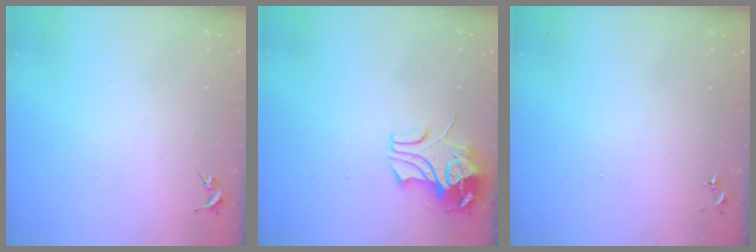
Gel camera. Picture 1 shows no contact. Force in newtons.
{"total": 9.2, "press": 9.1, "slide": 1.2}
{"total": 0.0}